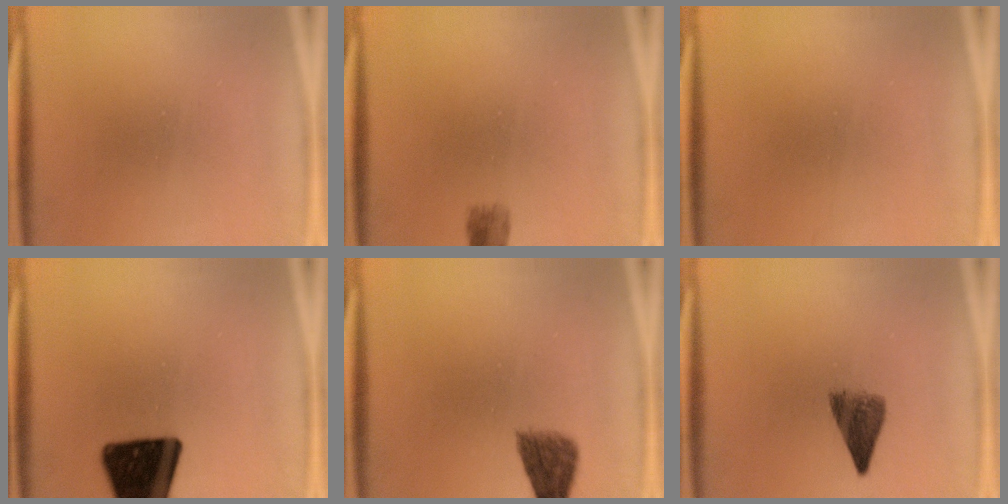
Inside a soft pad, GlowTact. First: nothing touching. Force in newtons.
{"total": 1.3}
{"total": 1.1}
{"total": 18.6}
{"total": 3.7}
{"total": 4.7}